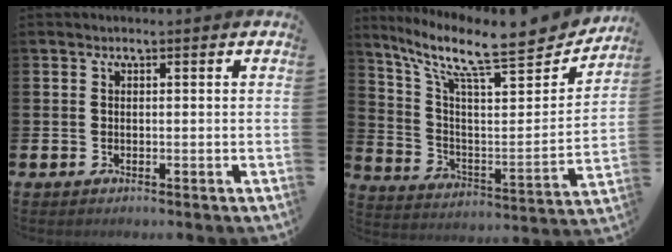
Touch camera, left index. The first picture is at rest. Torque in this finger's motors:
{"motor_torque": [0.52, -0.84, 0.54, 0.18]}